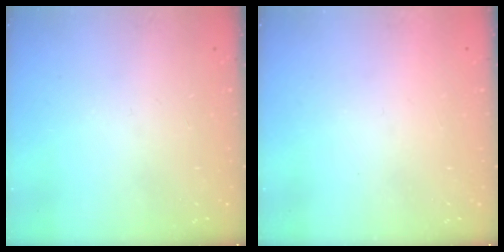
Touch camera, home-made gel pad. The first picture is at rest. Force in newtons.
{"total": 1.5, "press": 1.5, "slide": 0.1}